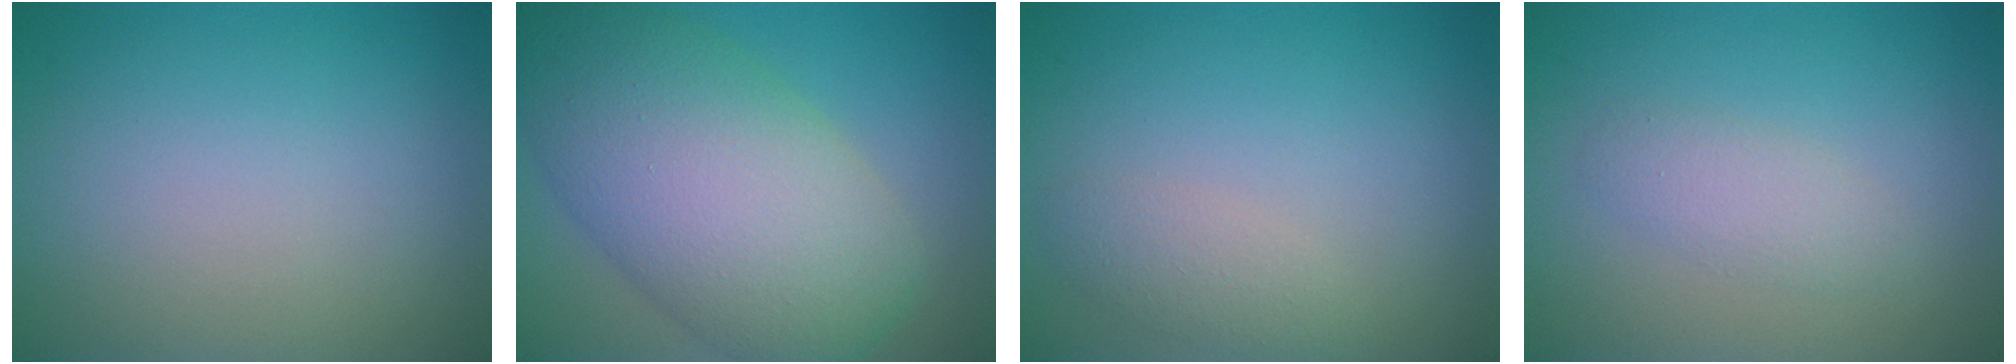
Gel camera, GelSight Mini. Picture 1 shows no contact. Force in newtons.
{"total": 11.7, "press": 11.7, "slide": 0.4}
{"total": 1.7, "press": 1.7, "slide": 0.0}
{"total": 1.9, "press": 1.9, "slide": 0.0}